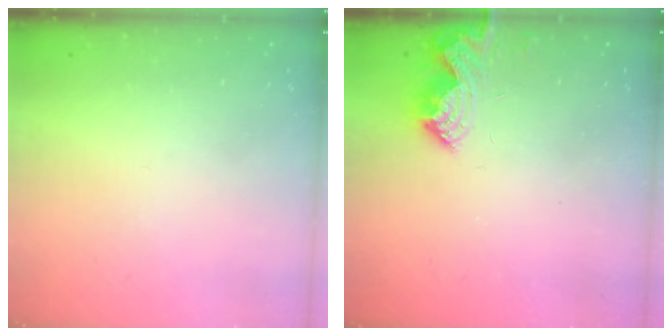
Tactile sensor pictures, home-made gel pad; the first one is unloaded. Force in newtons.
{"total": 8.1, "press": 8.1, "slide": 0.5}